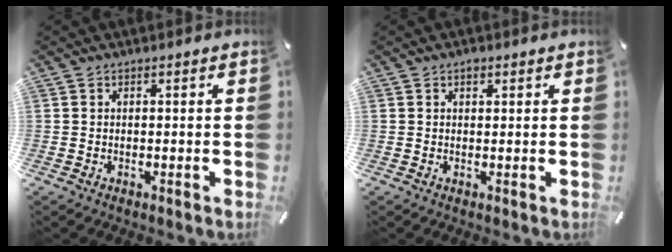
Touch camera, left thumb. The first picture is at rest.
{"total": 1.1, "force": [0.6, 0.8, 0.6], "torque": [-0.003, 0.000, 0.009]}